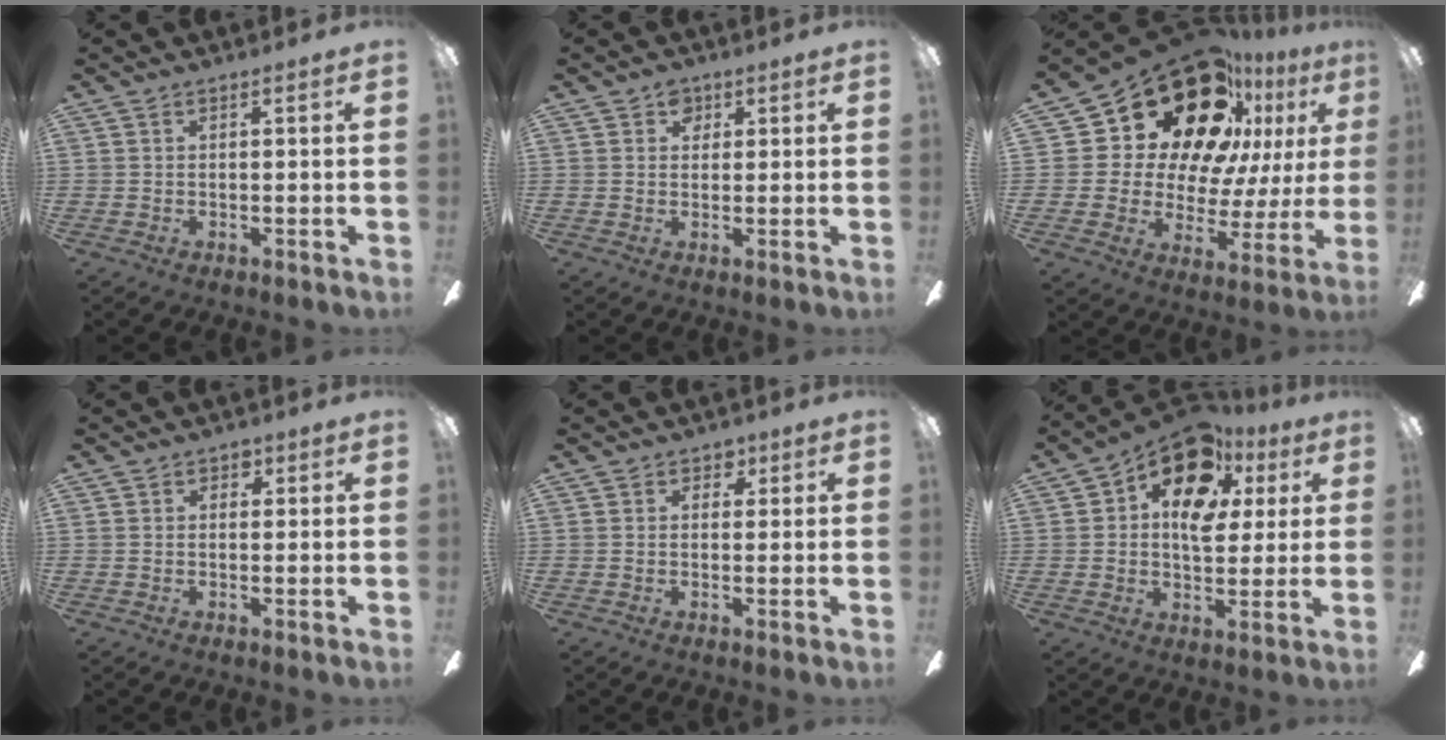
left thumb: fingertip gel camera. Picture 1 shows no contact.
{"total": 3.4, "force": [1.8, 2.5, 1.2], "torque": [-0.004, -0.002, 0.029]}
{"total": 25.0, "force": [16.2, 14.0, 12.8], "torque": [-0.220, -0.116, 0.302]}
{"total": 1.9, "force": [0.6, 1.5, 0.9], "torque": [-0.001, 0.000, 0.006]}
{"total": 2.7, "force": [1.2, 2.2, 1.1], "torque": [0.001, -0.001, 0.017]}
{"total": 15.6, "force": [7.2, 9.6, 9.9], "torque": [-0.159, -0.022, 0.133]}